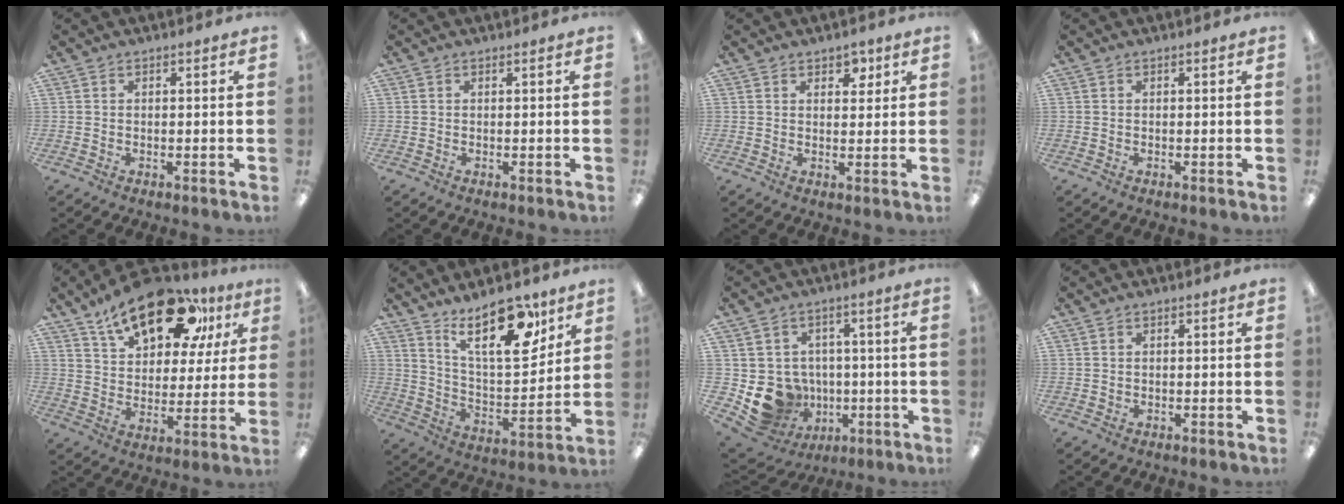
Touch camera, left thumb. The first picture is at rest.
{"total": 0.0}
{"total": 3.6, "force": [2.3, 2.1, 1.7], "torque": [-0.006, -0.011, 0.034]}
{"total": 0.0}
{"total": 21.5, "force": [13.7, 10.4, 12.8], "torque": [-0.198, -0.064, 0.232]}
{"total": 19.7, "force": [13.1, 7.9, 12.4], "torque": [-0.185, -0.076, 0.217]}
{"total": 11.3, "force": [-2.7, 10.4, 3.5], "torque": [-0.079, 0.007, -0.032]}
{"total": 0.6, "force": [0.1, 0.6, 0.0], "torque": [0.000, 0.005, 0.001]}